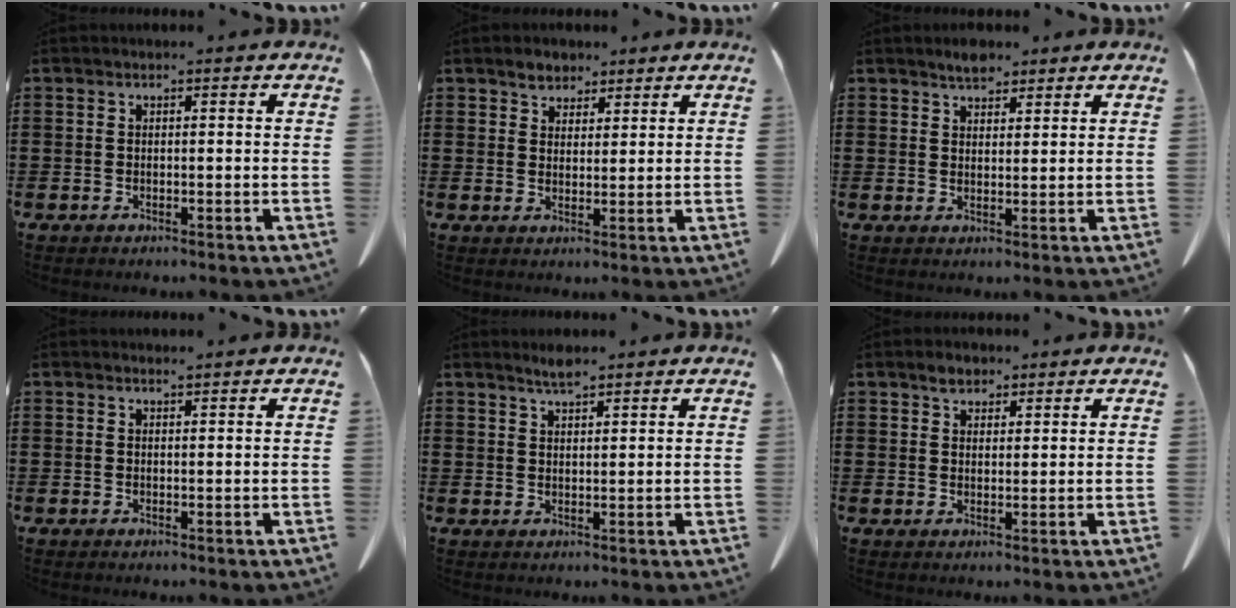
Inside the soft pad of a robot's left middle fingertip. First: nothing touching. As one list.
[{"total": 2.9, "force": [2.4, 1.6, 0.6], "torque": [-0.020, 0.009, 0.046]}, {"total": 2.8, "force": [2.6, 0.9, 0.5], "torque": [-0.015, -0.001, 0.049]}, {"total": 0.7, "force": [0.6, -0.1, 0.2], "torque": [-0.007, -0.002, 0.013]}, {"total": 2.2, "force": [2.0, 0.2, 1.0], "torque": [-0.023, 0.000, 0.037]}, {"total": 2.3, "force": [1.9, 1.1, 0.7], "torque": [-0.010, 0.001, 0.034]}]